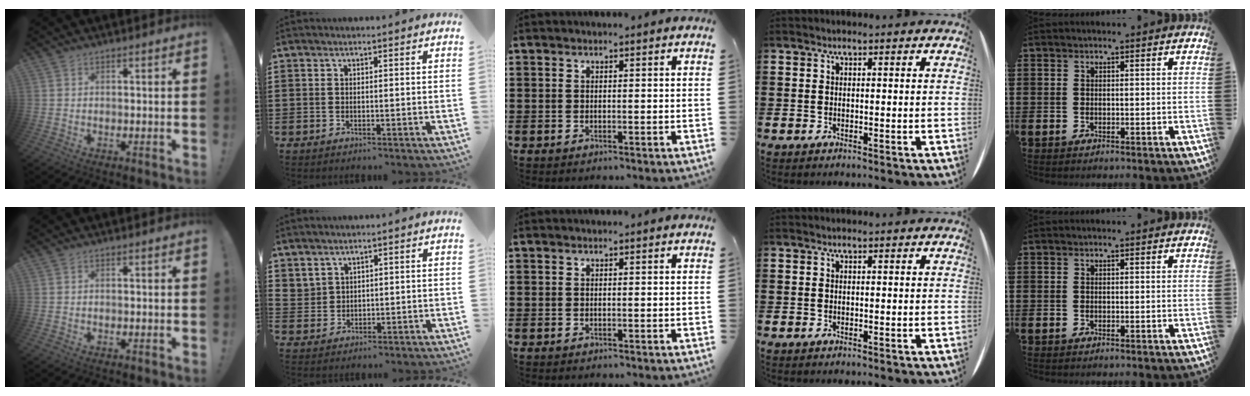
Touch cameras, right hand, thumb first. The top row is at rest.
{"index": {"total": 2.6, "force": [2.2, 1.4, 0.2], "torque": [-0.012, 0.001, 0.043]}}